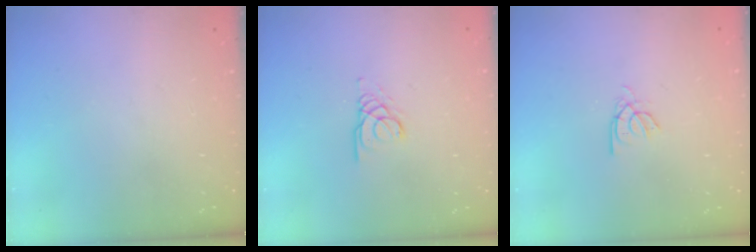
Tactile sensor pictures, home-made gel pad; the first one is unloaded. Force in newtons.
{"total": 3.1, "press": 3.1, "slide": 0.2}
{"total": 2.2, "press": 2.2, "slide": 0.2}